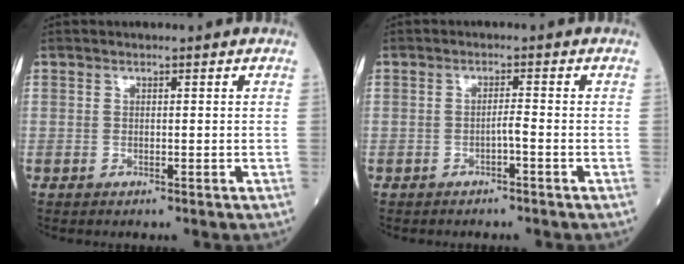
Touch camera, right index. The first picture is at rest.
{"total": 1.4, "force": [-0.8, -0.1, 1.1], "torque": [-0.020, 0.002, -0.015]}